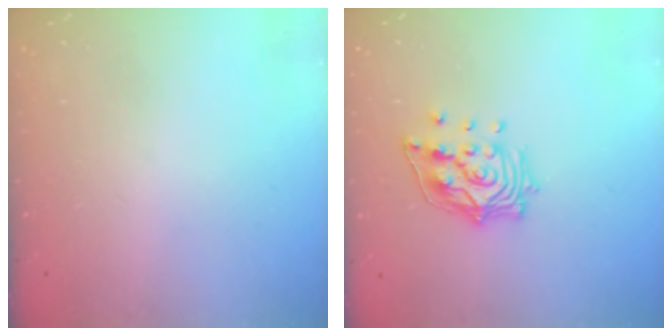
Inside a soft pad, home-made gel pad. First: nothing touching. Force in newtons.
{"total": 13.9, "press": 13.8, "slide": 1.8}